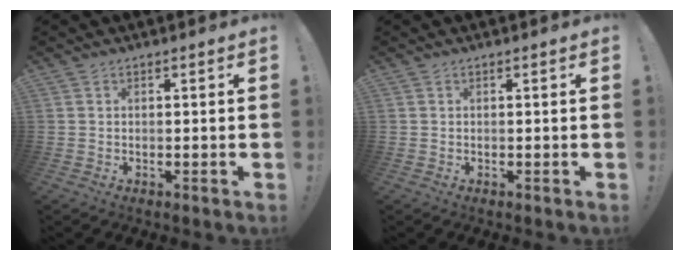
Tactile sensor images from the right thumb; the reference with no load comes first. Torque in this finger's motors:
{"motor_torque": [-0.03, 0.03, 0.04, -0.04, 0.02]}